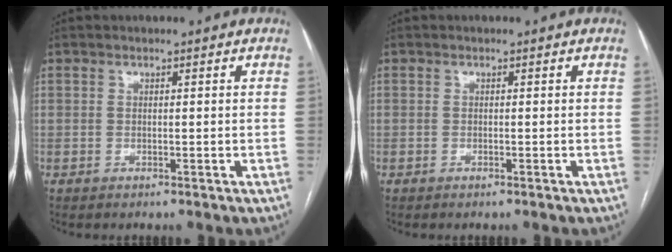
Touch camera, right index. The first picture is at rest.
{"total": 0.0}